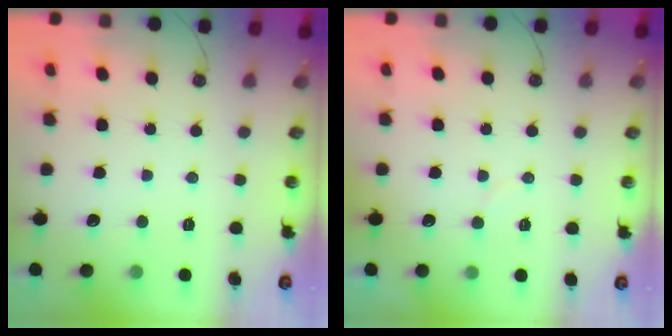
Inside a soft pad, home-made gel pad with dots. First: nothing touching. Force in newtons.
{"total": 3.8, "press": 3.8, "slide": 0.4}